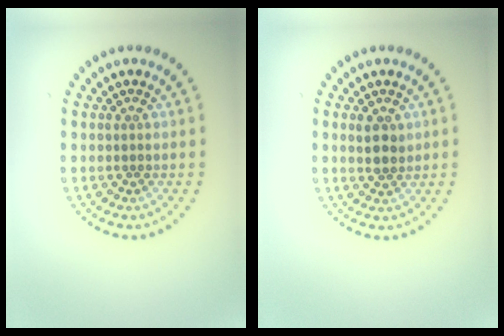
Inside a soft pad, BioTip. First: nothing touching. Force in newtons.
{"total": 1.8, "press": 1.7, "slide": 0.8}